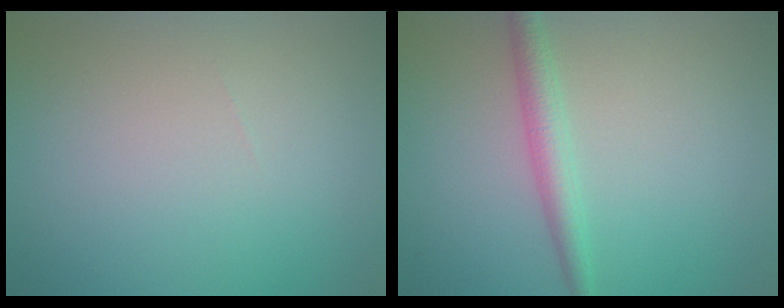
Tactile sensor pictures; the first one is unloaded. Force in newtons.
{"total": 2.4, "press": 2.4, "slide": 0.1}